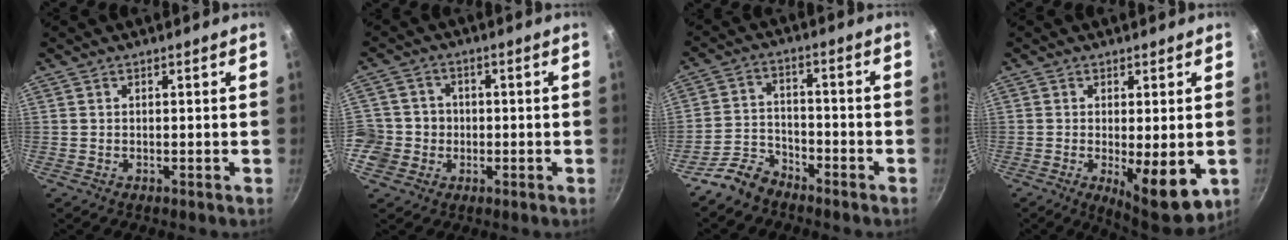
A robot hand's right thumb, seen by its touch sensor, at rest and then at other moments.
{"total": 7.0, "force": [-1.3, 6.7, 1.5], "torque": [0.004, 0.016, -0.032]}
{"total": 6.4, "force": [-5.4, 3.1, 1.4], "torque": [-0.018, 0.056, -0.111]}
{"total": 10.3, "force": [-2.1, 3.3, 9.6], "torque": [-0.119, -0.010, -0.016]}